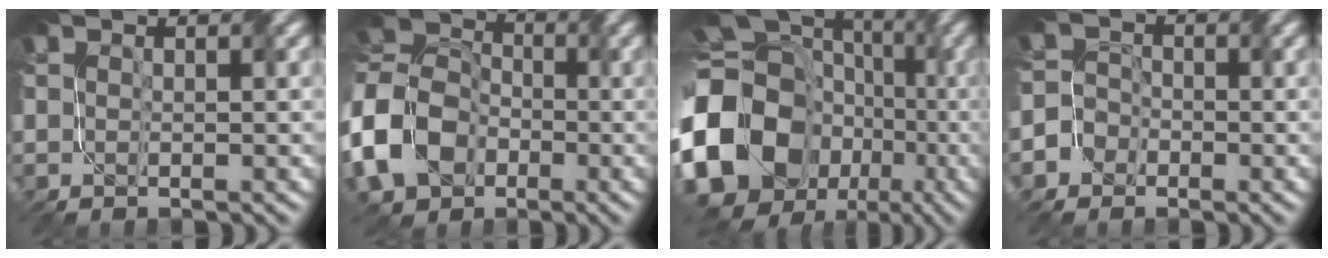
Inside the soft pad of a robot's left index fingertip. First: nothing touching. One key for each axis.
{"total": 10.4, "fx": -3.4, "fy": 7.6, "fz": 6.1, "tx": -0.153, "ty": 0.002, "tz": -0.081}
{"total": 19.0, "fx": -4.8, "fy": 15.9, "fz": 9.2, "tx": -0.204, "ty": -0.007, "tz": -0.119}
{"total": 3.3, "fx": -2.3, "fy": 2.5, "fz": 0.0, "tx": 0.021, "ty": 0.007, "tz": -0.050}